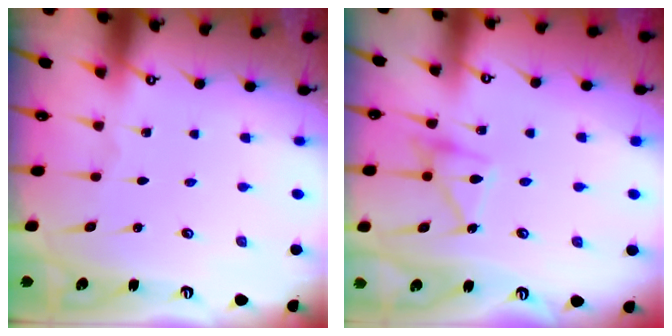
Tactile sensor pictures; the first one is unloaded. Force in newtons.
{"total": 12.8, "press": 12.8, "slide": 1.0}